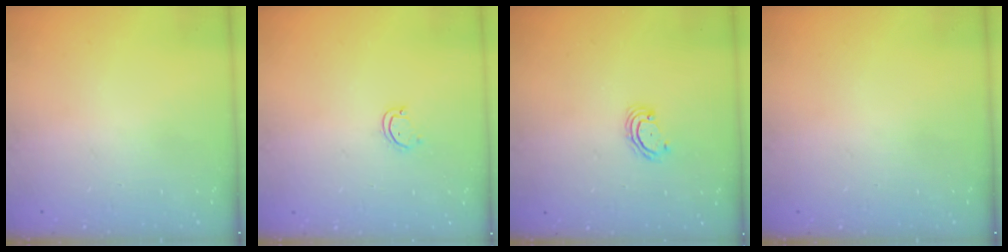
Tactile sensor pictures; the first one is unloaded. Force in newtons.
{"total": 3.2, "press": 3.2, "slide": 0.2}
{"total": 3.6, "press": 3.6, "slide": 0.4}
{"total": 0.0}